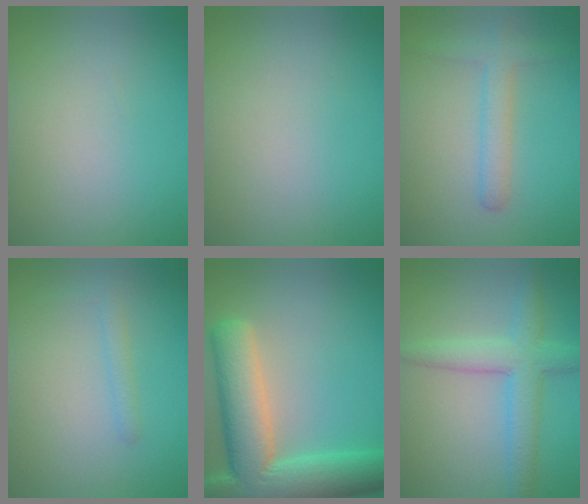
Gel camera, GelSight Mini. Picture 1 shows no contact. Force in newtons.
{"total": 0.0}
{"total": 2.5, "press": 2.5, "slide": 0.1}
{"total": 1.1, "press": 1.1, "slide": 0.0}
{"total": 11.0, "press": 11.0, "slide": 0.9}
{"total": 4.5, "press": 4.5, "slide": 0.1}